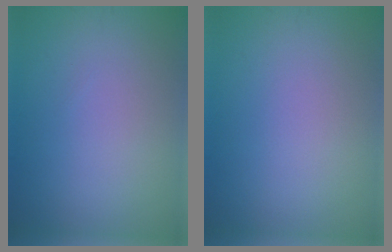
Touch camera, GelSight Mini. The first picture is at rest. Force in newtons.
{"total": 0.0}